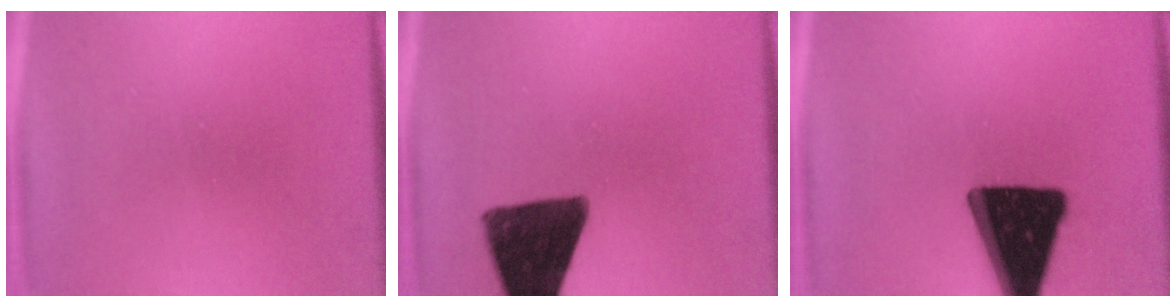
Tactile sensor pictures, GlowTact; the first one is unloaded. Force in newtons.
{"total": 14.9}
{"total": 19.3}